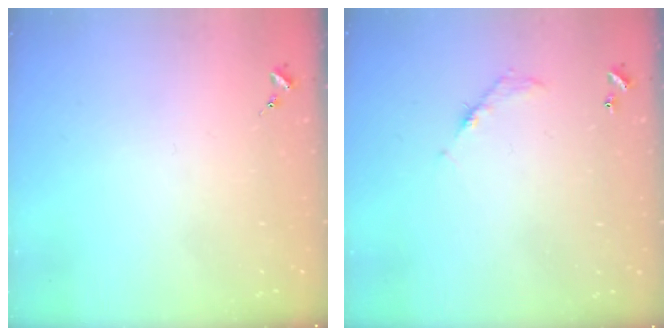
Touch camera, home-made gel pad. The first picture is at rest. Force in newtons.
{"total": 5.8, "press": 5.8, "slide": 0.2}